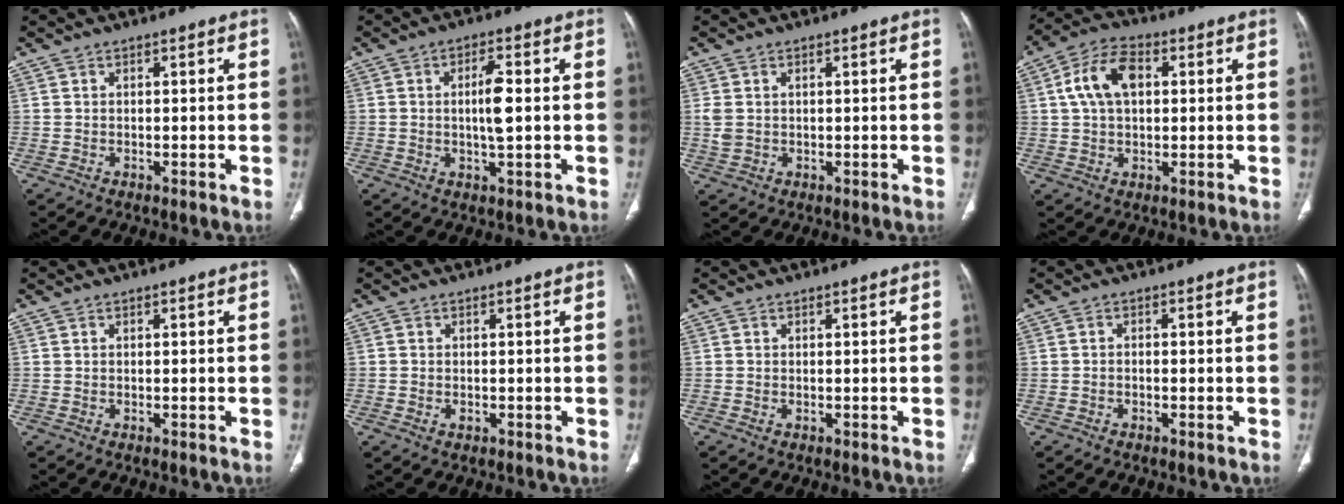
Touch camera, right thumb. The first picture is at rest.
{"total": 5.5, "force": [0.3, 1.5, 5.2], "torque": [-0.093, -0.001, 0.002]}
{"total": 2.5, "force": [0.3, 1.8, 1.6], "torque": [-0.047, 0.007, 0.011]}
{"total": 9.8, "force": [2.2, 6.1, 7.4], "torque": [-0.136, 0.019, 0.036]}
{"total": 0.0}
{"total": 1.0, "force": [-0.3, 0.7, 0.6], "torque": [-0.014, 0.003, -0.002]}
{"total": 0.0}
{"total": 0.7, "force": [-0.4, 0.5, 0.4], "torque": [-0.006, 0.003, -0.009]}